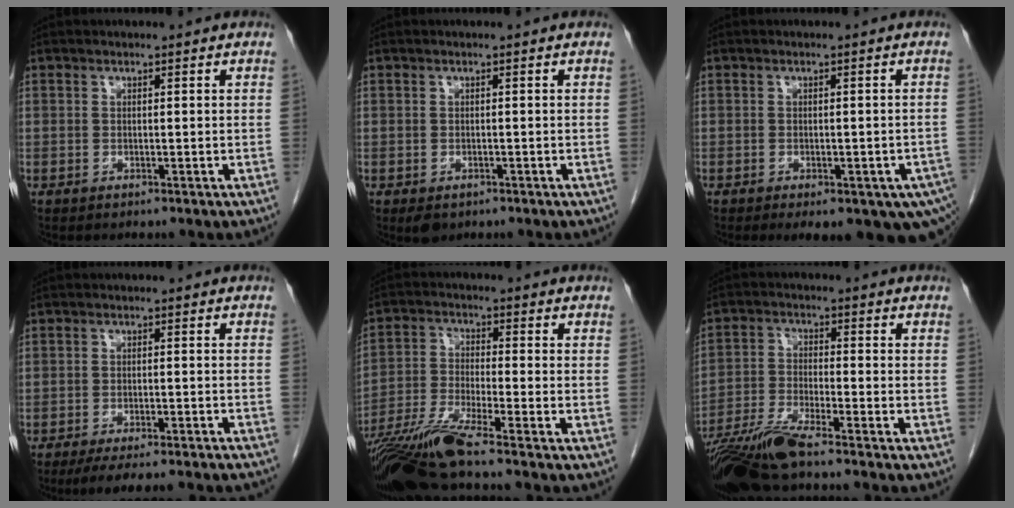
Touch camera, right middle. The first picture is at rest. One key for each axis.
{"total": 2.3, "fx": -1.4, "fy": 1.4, "fz": 1.2, "tx": -0.018, "ty": -0.003, "tz": -0.013}
{"total": 13.6, "fx": -8.2, "fy": 6.2, "fz": 9.0, "tx": -0.085, "ty": -0.015, "tz": -0.092}
{"total": 12.9, "fx": -11.5, "fy": 0.9, "fz": 5.8, "tx": -0.073, "ty": -0.017, "tz": -0.148}
{"total": 10.3, "fx": -8.2, "fy": -1.4, "fz": 5.9, "tx": -0.119, "ty": -0.028, "tz": -0.157}
{"total": 9.8, "fx": -8.2, "fy": -0.9, "fz": 5.3, "tx": -0.097, "ty": -0.026, "tz": -0.151}